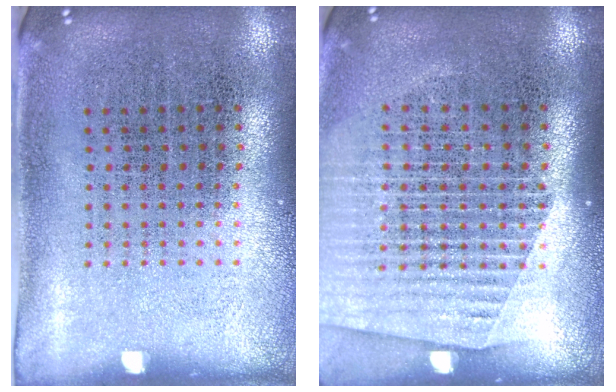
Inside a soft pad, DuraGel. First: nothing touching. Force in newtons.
{"total": 1.6, "press": 1.5, "slide": 0.6}